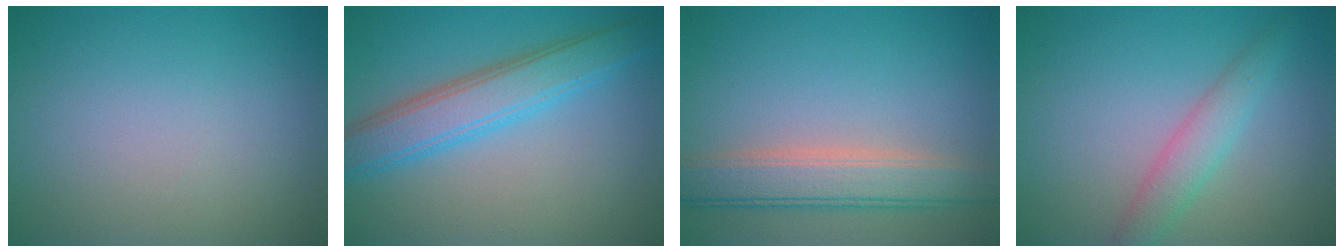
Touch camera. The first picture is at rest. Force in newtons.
{"total": 5.2, "press": 5.2, "slide": 0.3}
{"total": 5.0, "press": 5.0, "slide": 0.2}
{"total": 2.9, "press": 2.9, "slide": 0.1}